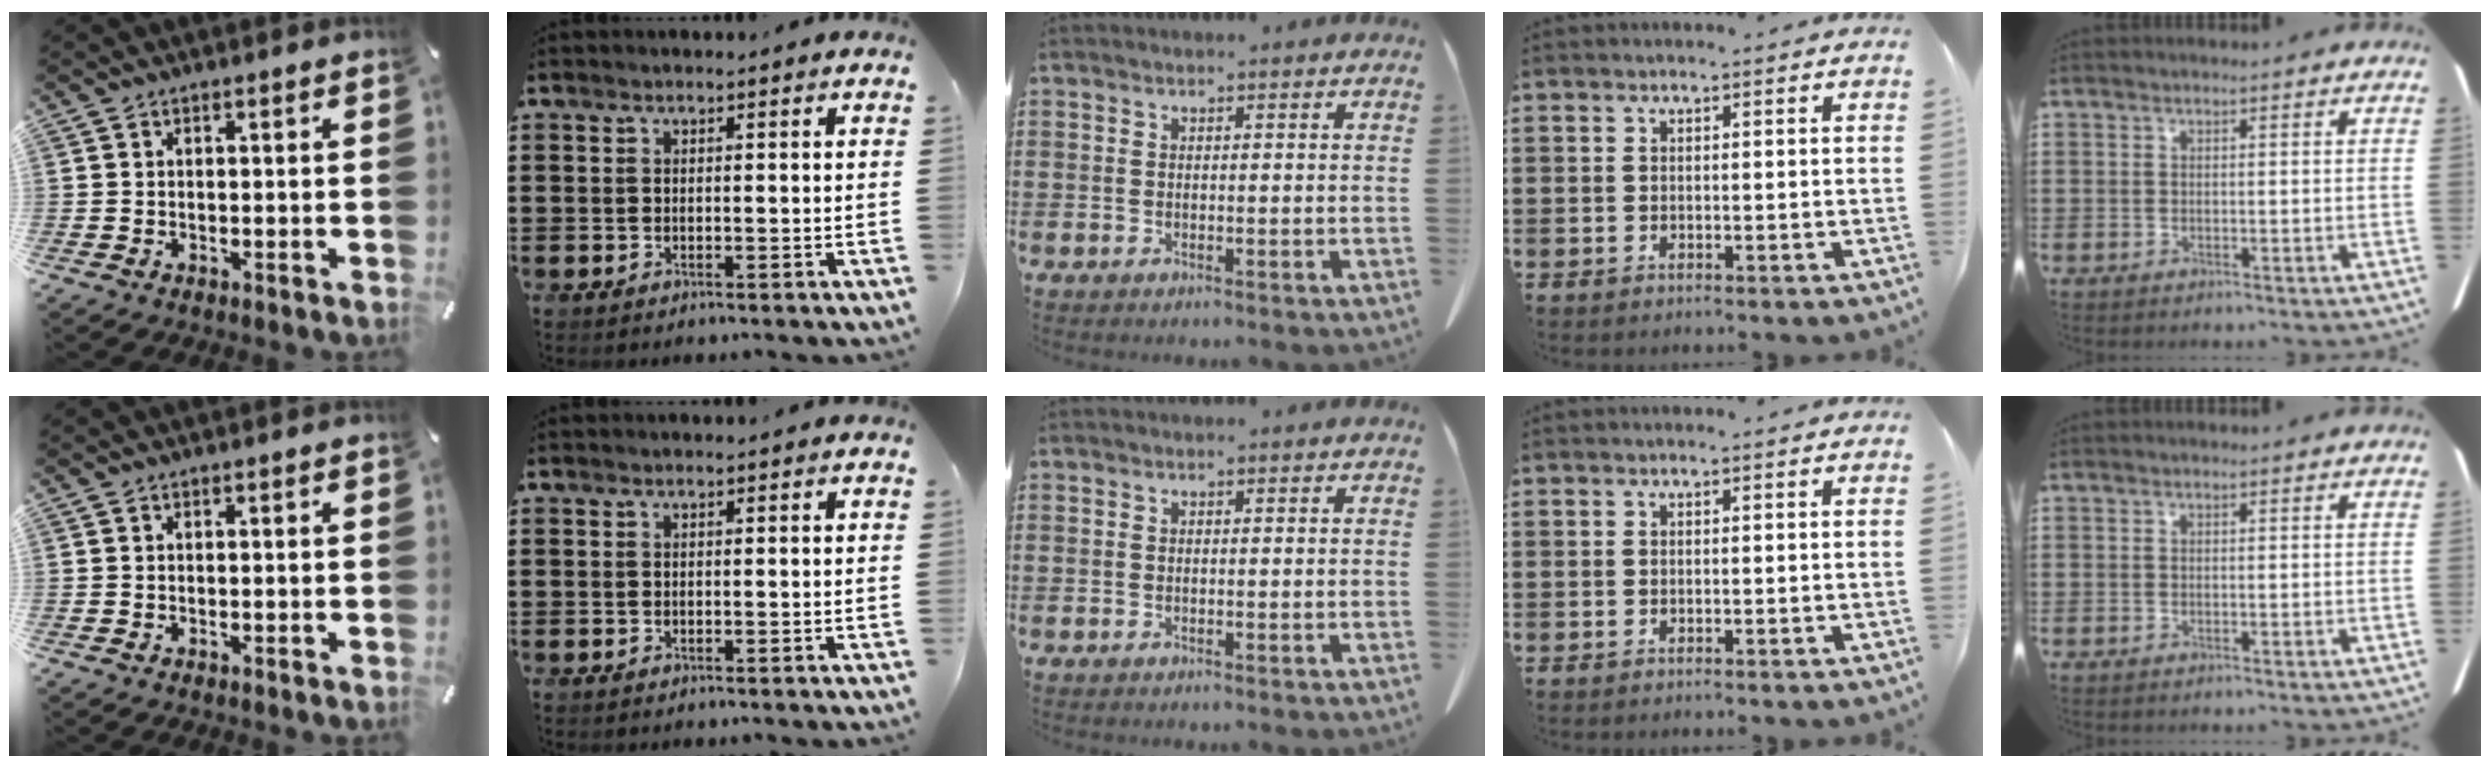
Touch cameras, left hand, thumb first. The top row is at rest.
{}